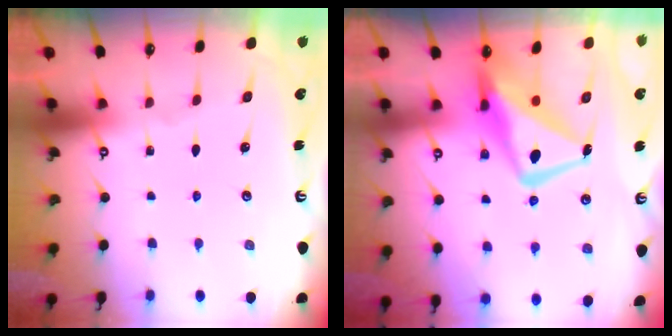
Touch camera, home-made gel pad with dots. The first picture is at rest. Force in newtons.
{"total": 14.1, "press": 14.0, "slide": 1.7}